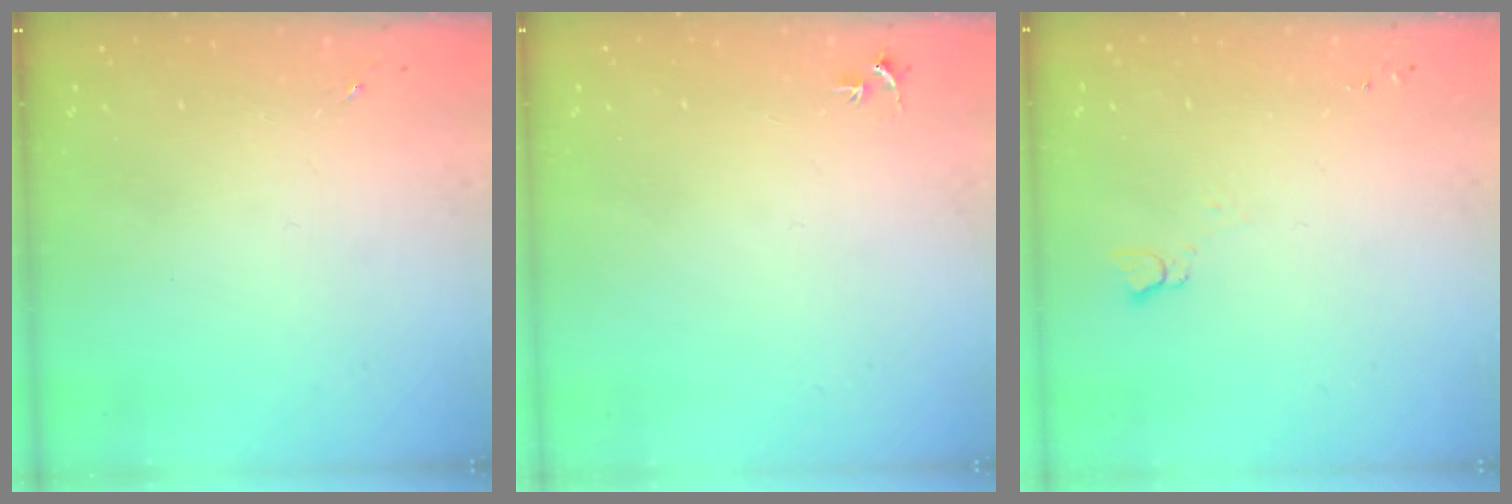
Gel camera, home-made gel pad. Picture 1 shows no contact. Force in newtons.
{"total": 3.1, "press": 3.1, "slide": 0.3}
{"total": 2.7, "press": 2.7, "slide": 0.3}